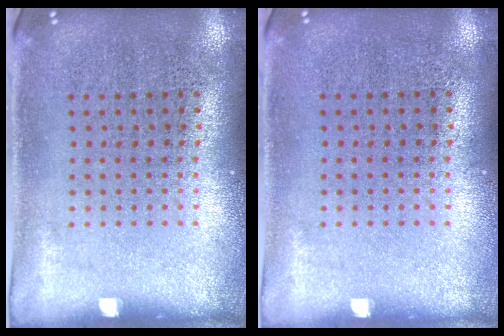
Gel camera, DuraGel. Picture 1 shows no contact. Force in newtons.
{"total": 0.0}